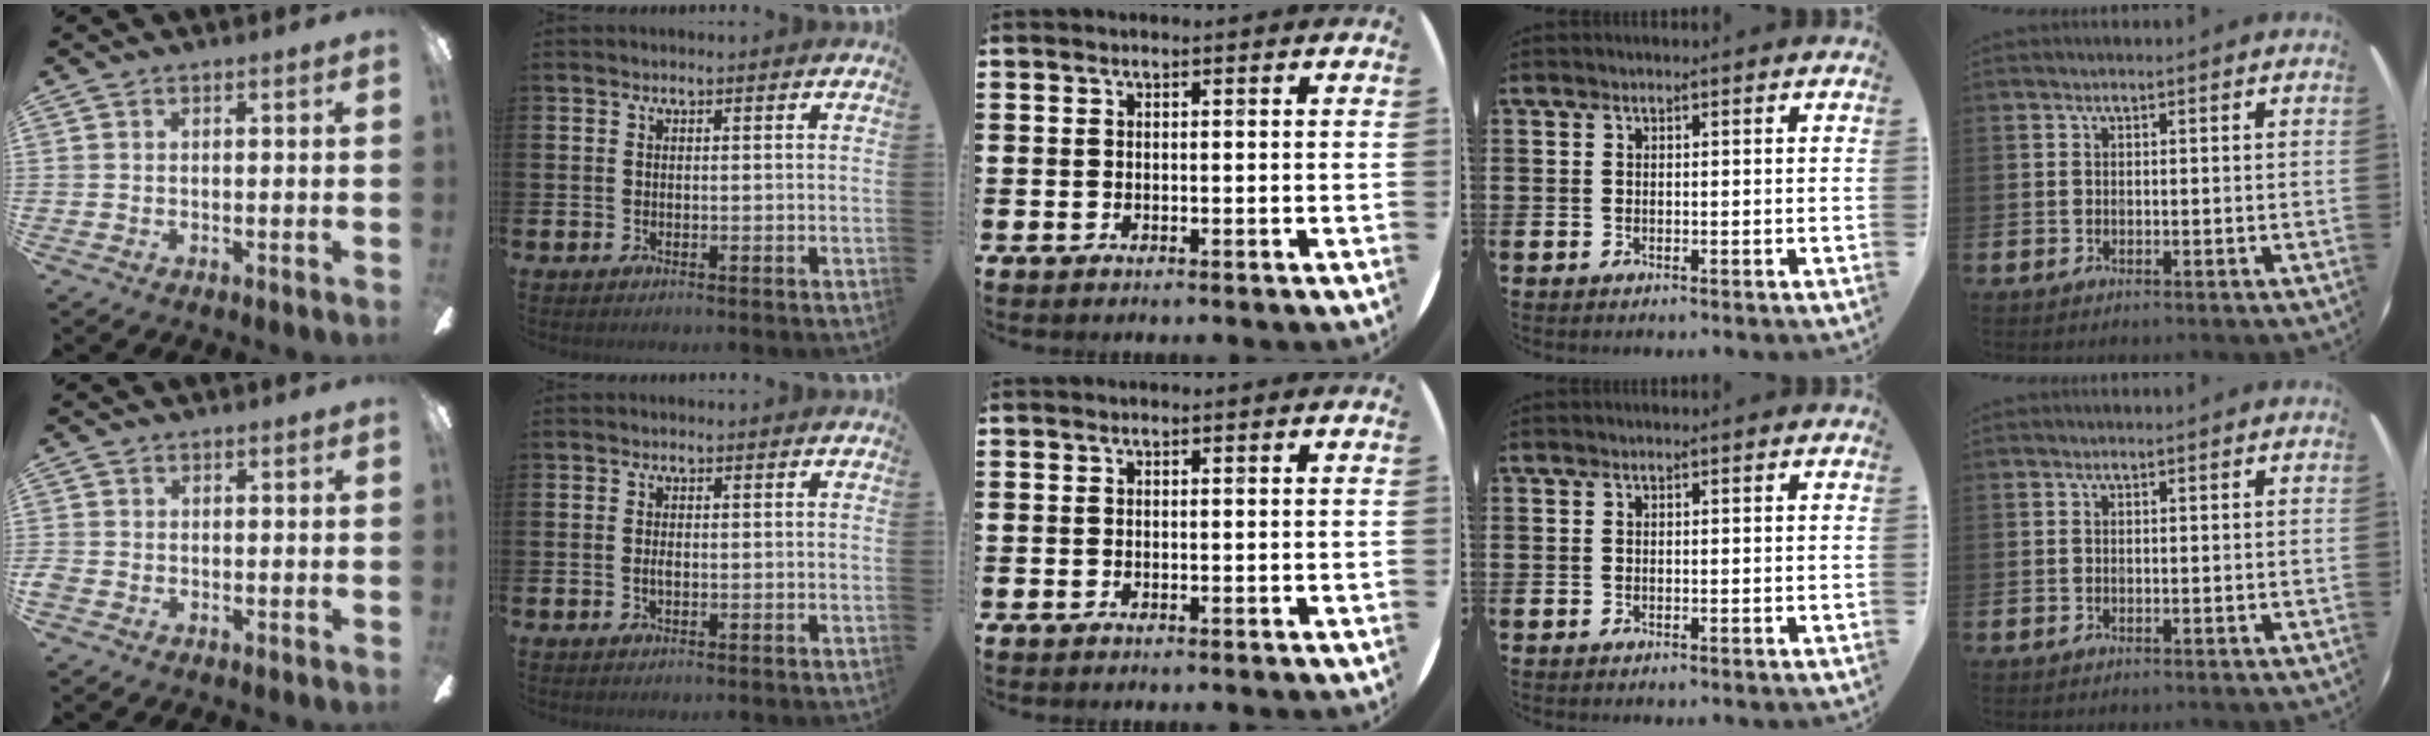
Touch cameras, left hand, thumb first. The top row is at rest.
{"thumb": {"total": 1.7, "force": [-0.7, 1.4, 0.6], "torque": [-0.007, 0.006, -0.013]}, "index": {"total": 1.1, "force": [-0.2, 0.4, 0.9], "torque": [-0.018, 0.002, -0.005]}}